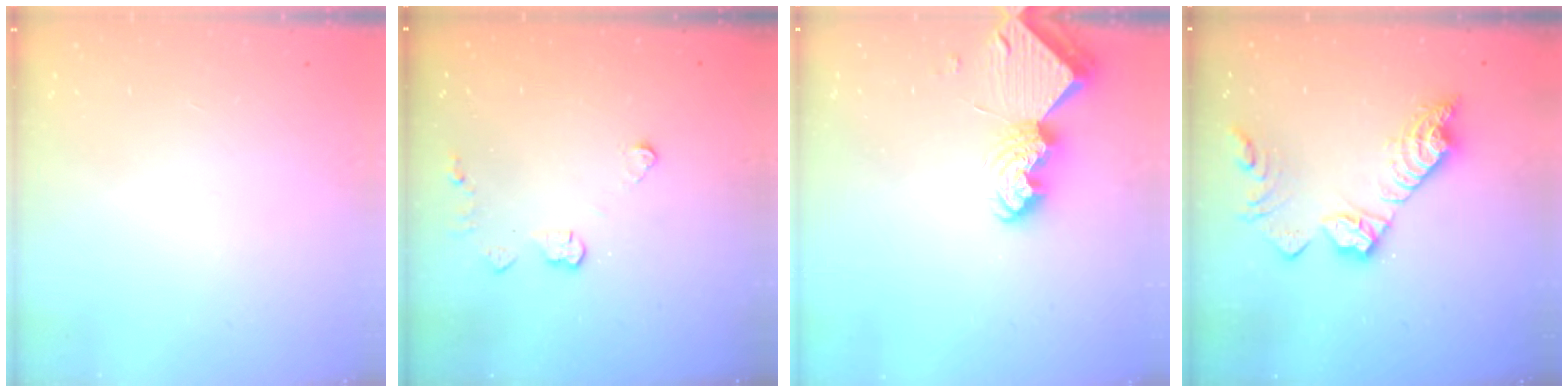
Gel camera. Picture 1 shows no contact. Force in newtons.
{"total": 4.5, "press": 4.5, "slide": 0.4}
{"total": 8.7, "press": 8.7, "slide": 0.7}
{"total": 15.8, "press": 15.7, "slide": 1.1}